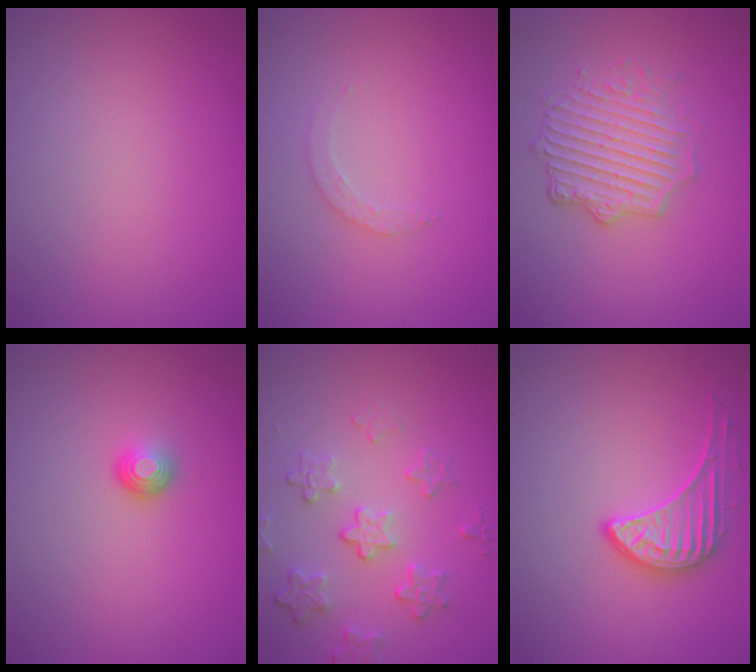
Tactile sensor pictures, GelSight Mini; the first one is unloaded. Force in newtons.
{"total": 1.2, "press": 1.2, "slide": 0.3}
{"total": 4.7, "press": 3.5, "slide": 3.1}
{"total": 1.6, "press": 1.0, "slide": 1.2}
{"total": 3.1, "press": 3.0, "slide": 1.0}
{"total": 2.7, "press": 2.2, "slide": 1.6}